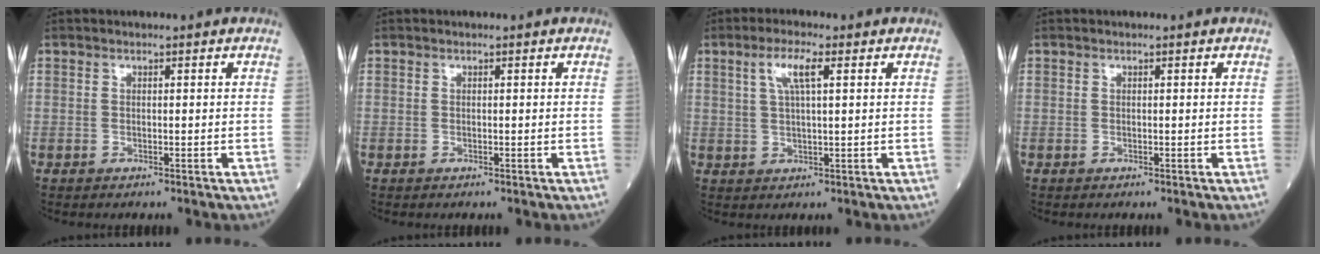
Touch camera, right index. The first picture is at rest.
{"total": 0.0}
{"total": 4.8, "force": [2.0, 0.6, 4.3], "torque": [-0.089, 0.009, 0.040]}
{"total": 0.0}